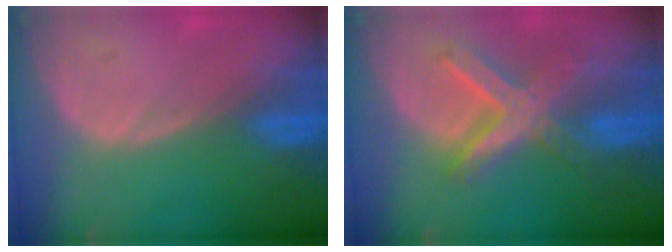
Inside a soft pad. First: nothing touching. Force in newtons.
{"total": 7.9, "press": 6.8, "slide": 4.0}